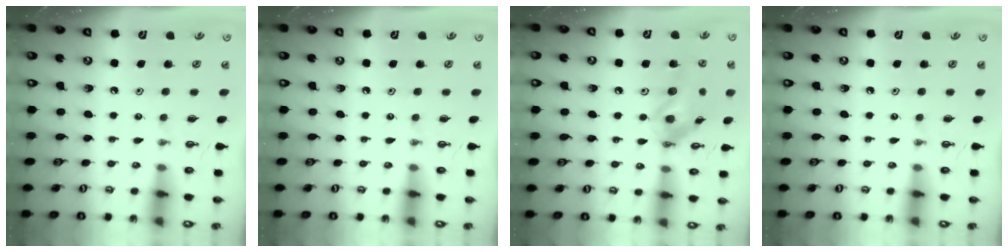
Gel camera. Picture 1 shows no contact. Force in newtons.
{"total": 0.0}
{"total": 14.3, "press": 14.2, "slide": 1.8}
{"total": 0.0}